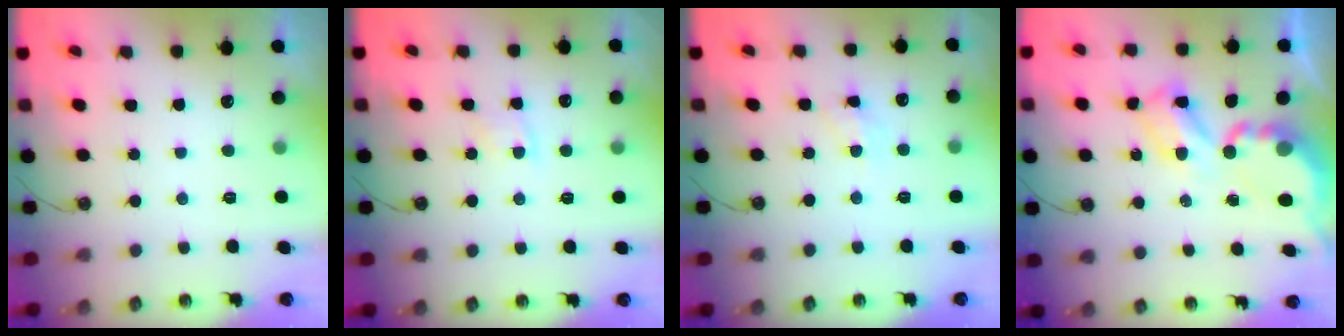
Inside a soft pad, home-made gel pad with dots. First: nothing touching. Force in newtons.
{"total": 5.4, "press": 5.3, "slide": 0.6}
{"total": 4.9, "press": 4.9, "slide": 0.3}
{"total": 9.4, "press": 9.4, "slide": 0.4}